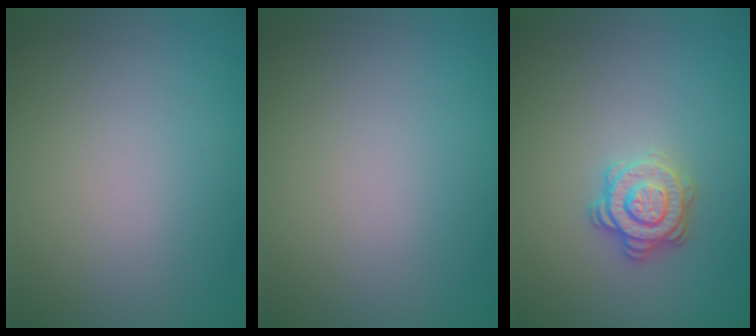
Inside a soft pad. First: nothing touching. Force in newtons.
{"total": 0.0}
{"total": 2.9, "press": 2.8, "slide": 0.9}